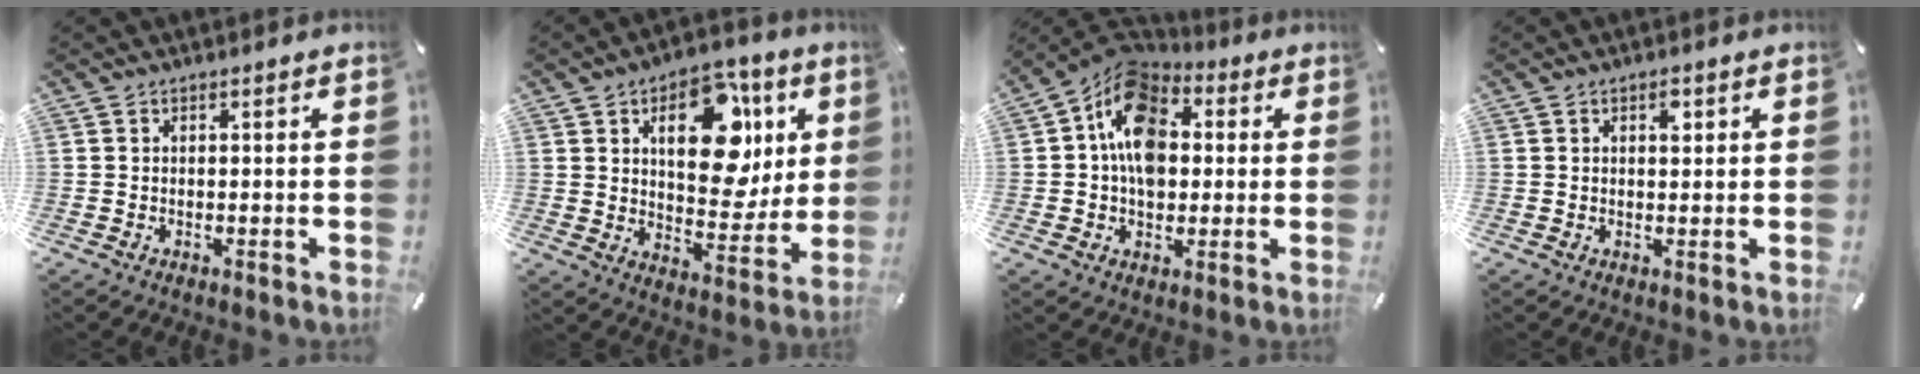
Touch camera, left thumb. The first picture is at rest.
{"total": 18.4, "force": [7.0, 11.1, 12.9], "torque": [-0.161, -0.028, 0.116]}
{"total": 13.6, "force": [1.3, 10.3, 8.7], "torque": [-0.159, 0.001, 0.017]}
{"total": 2.1, "force": [0.9, 1.2, 1.4], "torque": [-0.007, -0.005, 0.010]}